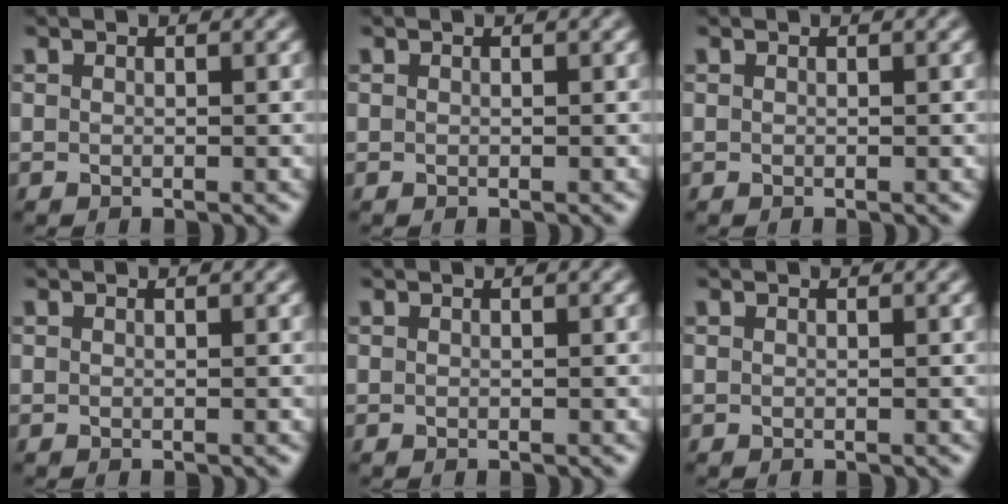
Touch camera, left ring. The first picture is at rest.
{"total": 0.0}
{"total": 0.0}
{"total": 0.0}
{"total": 0.0}
{"total": 0.0}